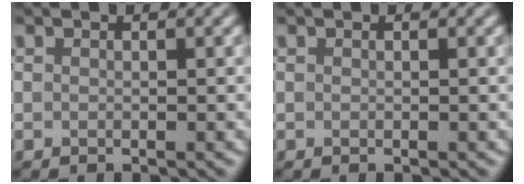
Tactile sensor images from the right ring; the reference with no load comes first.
{"total": 0.0}